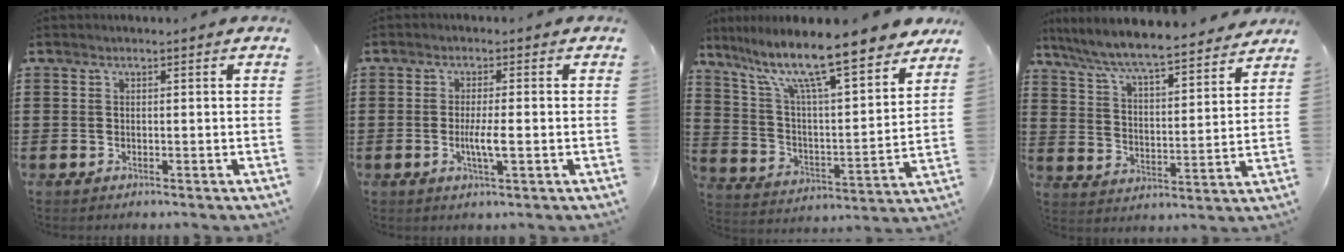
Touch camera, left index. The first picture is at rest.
{"total": 3.8, "force": [-0.5, 0.4, 3.7], "torque": [-0.072, -0.006, -0.012]}
{"total": 13.3, "force": [10.7, 1.6, 7.8], "torque": [-0.172, -0.070, 0.177]}
{"total": 7.0, "force": [6.6, 0.0, 2.3], "torque": [-0.075, -0.046, 0.110]}